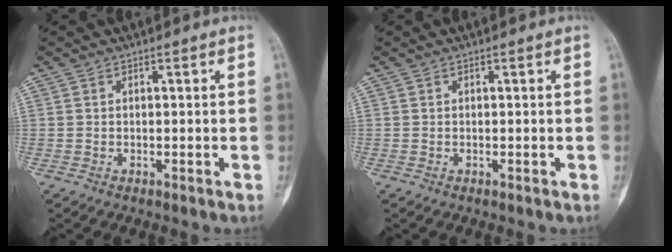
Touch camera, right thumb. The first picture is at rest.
{"total": 0.0}